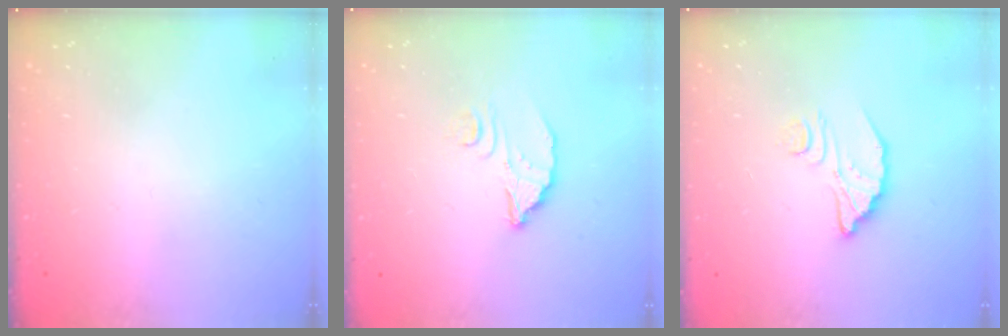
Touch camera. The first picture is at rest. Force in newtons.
{"total": 4.0, "press": 4.0, "slide": 0.2}
{"total": 5.9, "press": 5.9, "slide": 0.2}